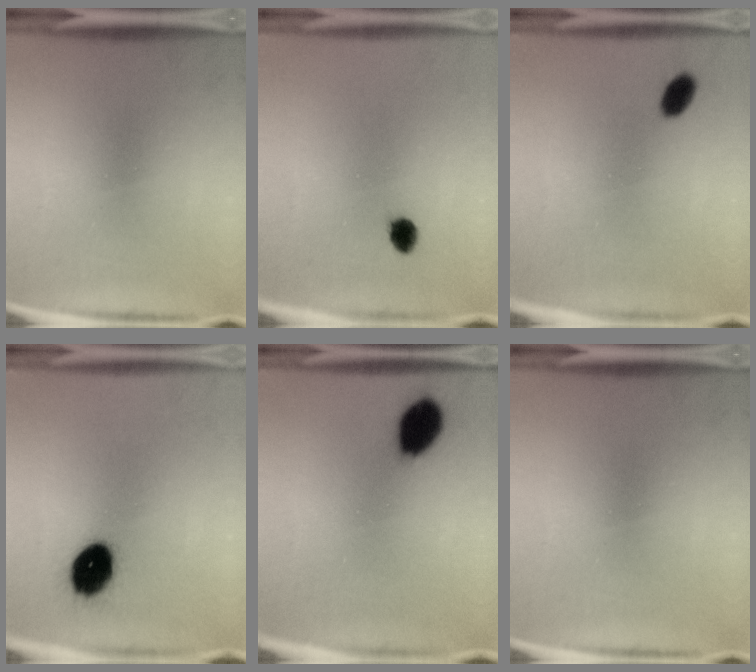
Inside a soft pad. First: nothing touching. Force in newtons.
{"total": 2.5}
{"total": 3.4}
{"total": 11.3}
{"total": 9.8}
{"total": 0.0}